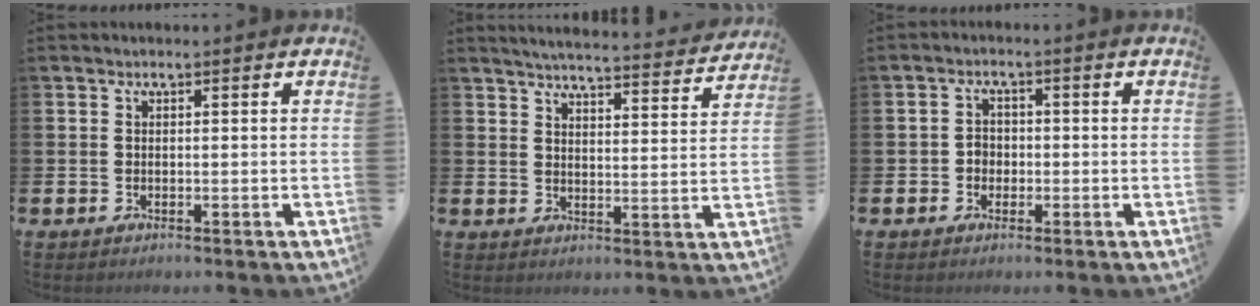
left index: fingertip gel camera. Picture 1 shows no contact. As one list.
[{"total": 5.1, "force": [5.0, 0.1, 0.8], "torque": [-0.018, -0.044, 0.083]}, {"total": 2.1, "force": [-0.7, 1.9, 0.6], "torque": [-0.003, 0.001, -0.021]}]